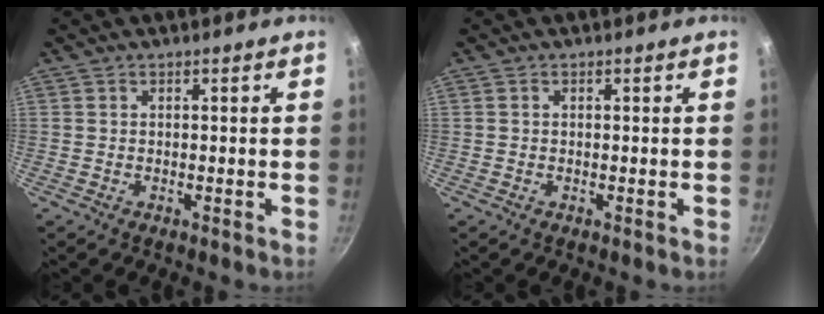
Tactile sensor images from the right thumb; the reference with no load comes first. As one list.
[{"total": 0.0}]